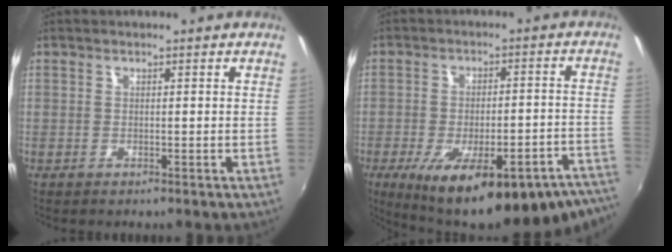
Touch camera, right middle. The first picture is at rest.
{"total": 25.8, "force": [-18.7, 7.6, 16.0], "torque": [-0.225, -0.028, -0.244]}